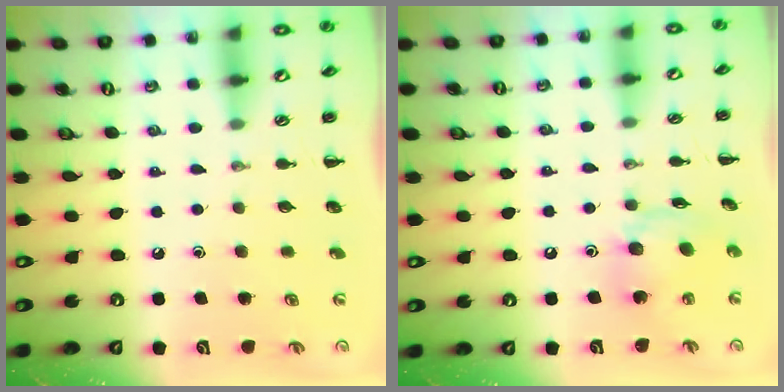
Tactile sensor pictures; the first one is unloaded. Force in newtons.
{"total": 12.3, "press": 12.2, "slide": 1.4}